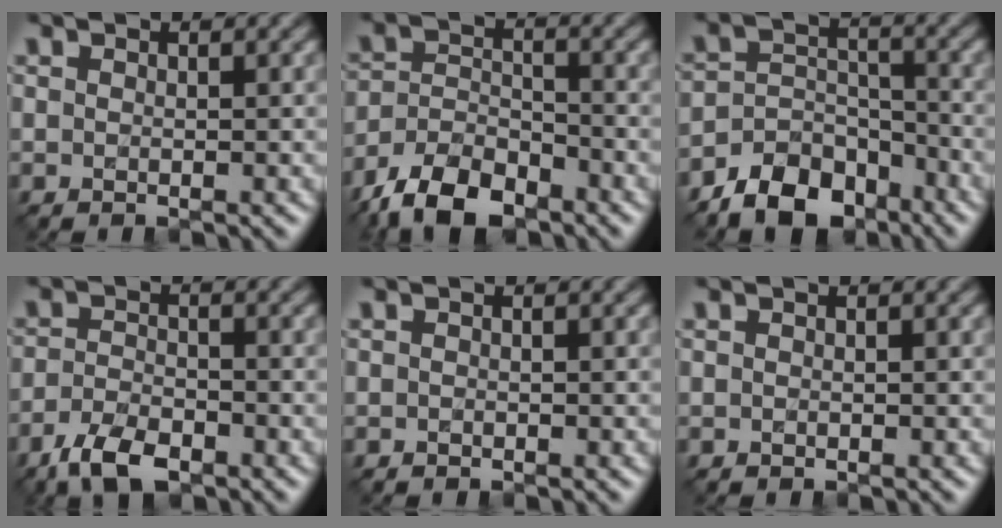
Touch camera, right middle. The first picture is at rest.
{"total": 7.3, "force": [-5.4, 3.4, 3.4], "torque": [-0.062, 0.001, -0.110]}
{"total": 6.7, "force": [-5.3, 3.4, 2.3], "torque": [-0.034, 0.002, -0.096]}
{"total": 4.4, "force": [-3.2, 1.8, 2.4], "torque": [-0.045, 0.000, -0.065]}
{"total": 0.0}
{"total": 0.0}